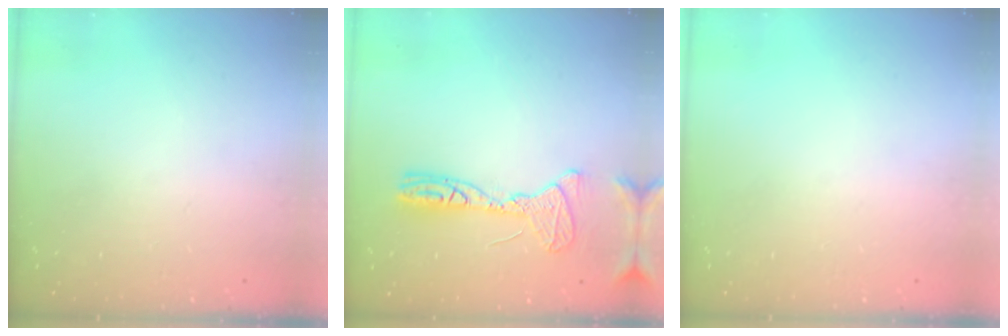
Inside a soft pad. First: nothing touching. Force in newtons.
{"total": 12.5, "press": 12.3, "slide": 2.3}
{"total": 0.0}